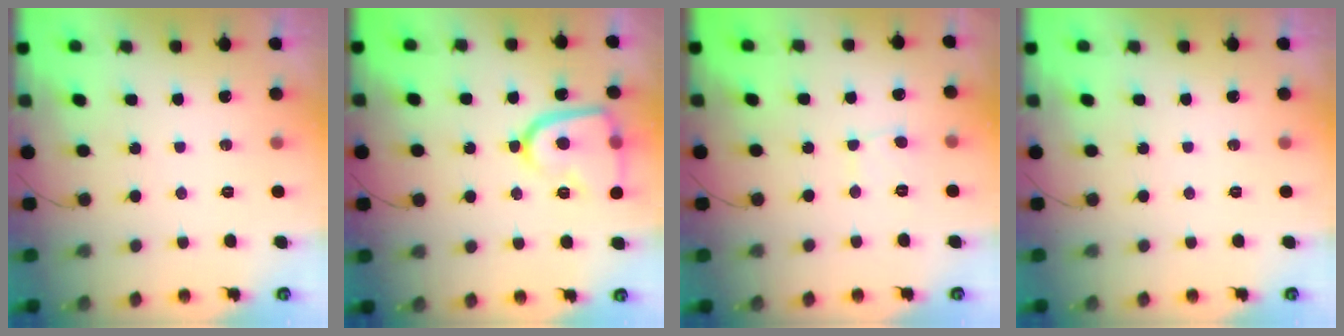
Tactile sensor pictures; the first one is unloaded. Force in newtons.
{"total": 14.5, "press": 14.4, "slide": 1.3}
{"total": 2.8, "press": 2.8, "slide": 0.3}
{"total": 0.0}